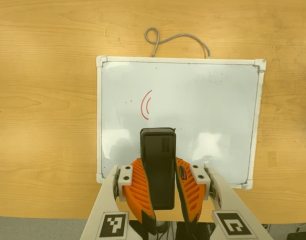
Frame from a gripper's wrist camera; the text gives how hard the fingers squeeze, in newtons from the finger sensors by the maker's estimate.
{"total": 11.5, "left": 7.3, "right": 15.6}